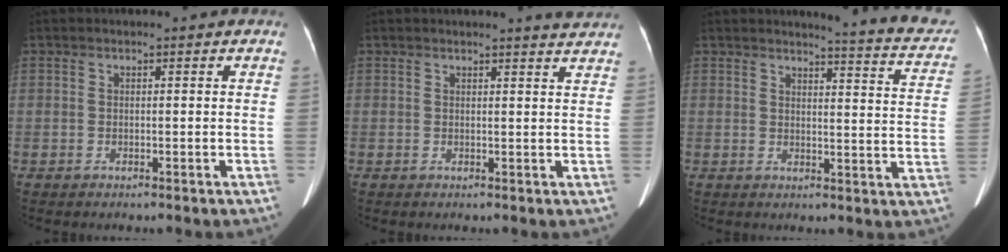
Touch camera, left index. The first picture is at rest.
{"total": 3.6, "force": [3.5, -0.2, 0.7], "torque": [-0.012, -0.009, 0.023]}
{"total": 12.6, "force": [11.9, 0.8, 4.0], "torque": [-0.030, -0.063, 0.105]}